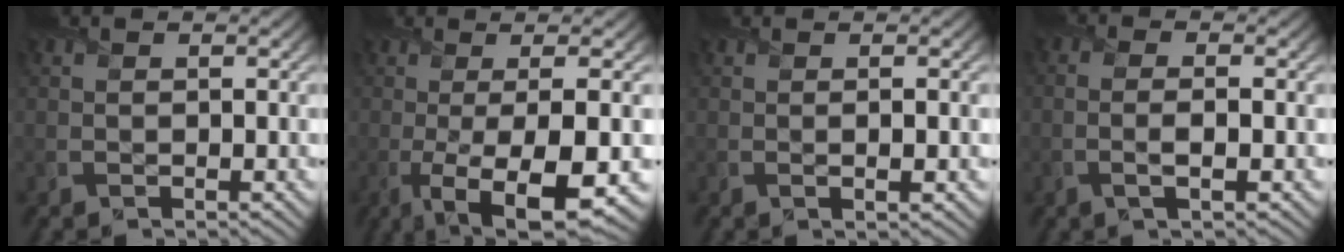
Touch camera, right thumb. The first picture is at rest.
{"total": 12.8, "force": [-3.4, 3.4, 11.9], "torque": [-0.173, 0.002, -0.047]}
{"total": 2.1, "force": [0.1, 0.4, 2.0], "torque": [-0.030, 0.005, -0.002]}
{"total": 2.6, "force": [-0.8, 0.6, 2.4], "torque": [-0.049, 0.000, -0.019]}